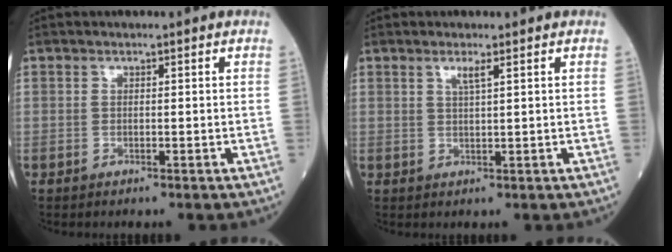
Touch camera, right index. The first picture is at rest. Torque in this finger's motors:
{"motor_torque": [0.10, 0.07, 0.06, 0.05]}